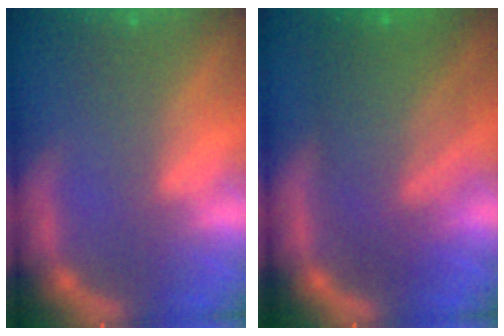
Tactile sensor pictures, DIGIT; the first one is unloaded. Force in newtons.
{"total": 9.0}